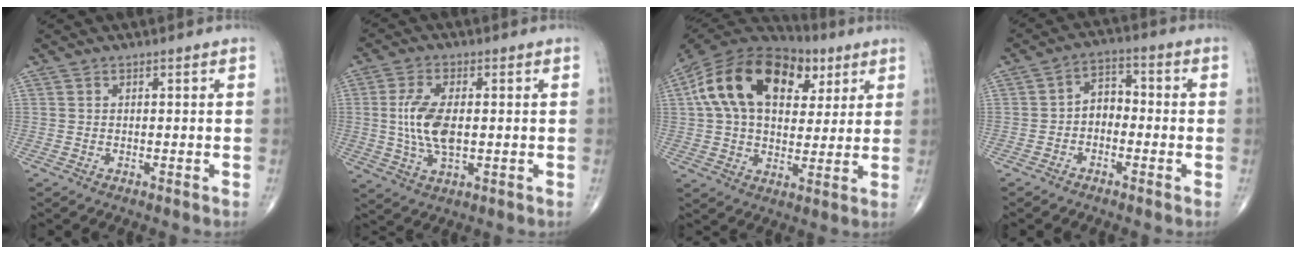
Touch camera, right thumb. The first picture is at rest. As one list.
[{"total": 9.3, "force": [0.2, 4.5, 8.2], "torque": [-0.171, -0.004, 0.006]}, {"total": 23.7, "force": [8.3, 14.6, 16.8], "torque": [-0.286, 0.023, 0.134]}, {"total": 5.0, "force": [-1.3, 3.6, 3.2], "torque": [-0.034, 0.031, -0.037]}]